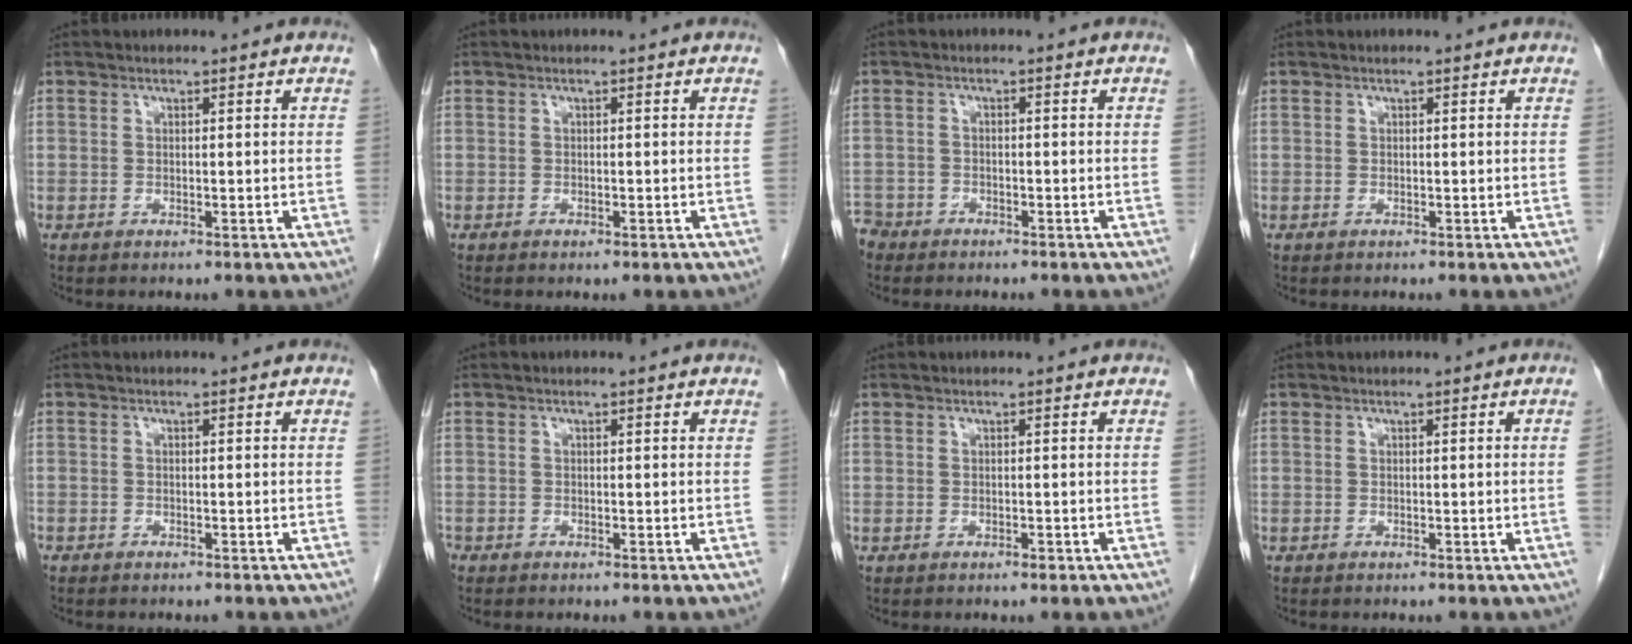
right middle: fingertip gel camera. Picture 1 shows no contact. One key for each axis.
{"total": 0.8, "fx": -0.5, "fy": 0.3, "fz": 0.5, "tx": -0.009, "ty": 0.000, "tz": -0.004}
{"total": 3.7, "fx": -3.2, "fy": 1.9, "fz": -0.2, "tx": 0.000, "ty": 0.001, "tz": -0.065}
{"total": 0.0}
{"total": 0.9, "fx": -0.8, "fy": 0.4, "fz": 0.3, "tx": -0.008, "ty": 0.001, "tz": -0.012}
{"total": 0.7, "fx": -0.6, "fy": 0.4, "fz": 0.1, "tx": -0.008, "ty": 0.001, "tz": -0.014}
{"total": 0.6, "fx": -0.4, "fy": 0.2, "fz": 0.4, "tx": -0.006, "ty": 0.001, "tz": -0.004}
{"total": 0.6, "fx": -0.1, "fy": -0.3, "fz": 0.6, "tx": -0.002, "ty": 0.002, "tz": -0.002}